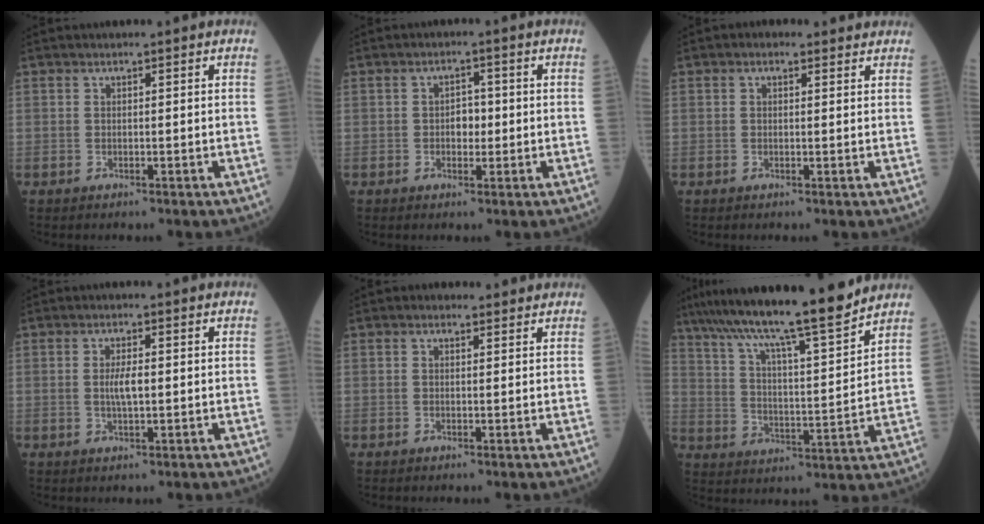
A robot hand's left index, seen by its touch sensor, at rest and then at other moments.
{"total": 2.7, "force": [-0.3, 1.7, 2.1], "torque": [-0.029, 0.005, -0.006]}
{"total": 2.0, "force": [1.2, 1.2, 1.1], "torque": [-0.020, 0.016, 0.012]}
{"total": 2.9, "force": [0.0, 0.7, 2.8], "torque": [-0.057, -0.004, -0.001]}
{"total": 1.5, "force": [1.0, 0.9, 0.6], "torque": [-0.016, 0.011, 0.012]}
{"total": 18.1, "force": [15.3, 0.2, 9.6], "torque": [-0.160, 0.004, 0.241]}